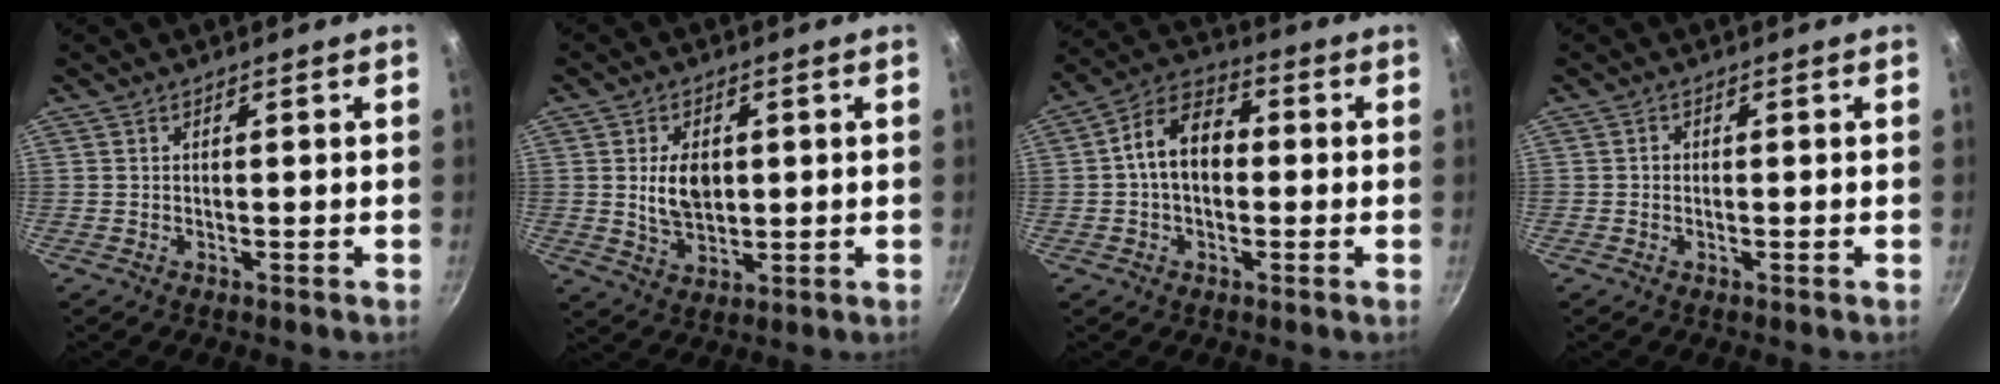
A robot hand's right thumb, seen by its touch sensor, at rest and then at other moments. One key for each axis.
{"total": 7.3, "fx": 1.0, "fy": 4.8, "fz": 5.4, "tx": -0.079, "ty": -0.013, "tz": 0.023}
{"total": 10.5, "fx": 0.2, "fy": 7.2, "fz": 7.7, "tx": -0.096, "ty": 0.035, "tz": -0.015}
{"total": 0.9, "fx": -0.2, "fy": 0.8, "fz": 0.3, "tx": -0.002, "ty": 0.003, "tz": -0.005}